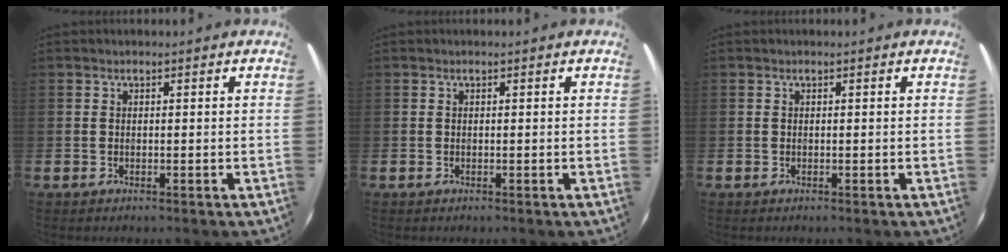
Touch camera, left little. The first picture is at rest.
{"total": 0.0}
{"total": 0.0}